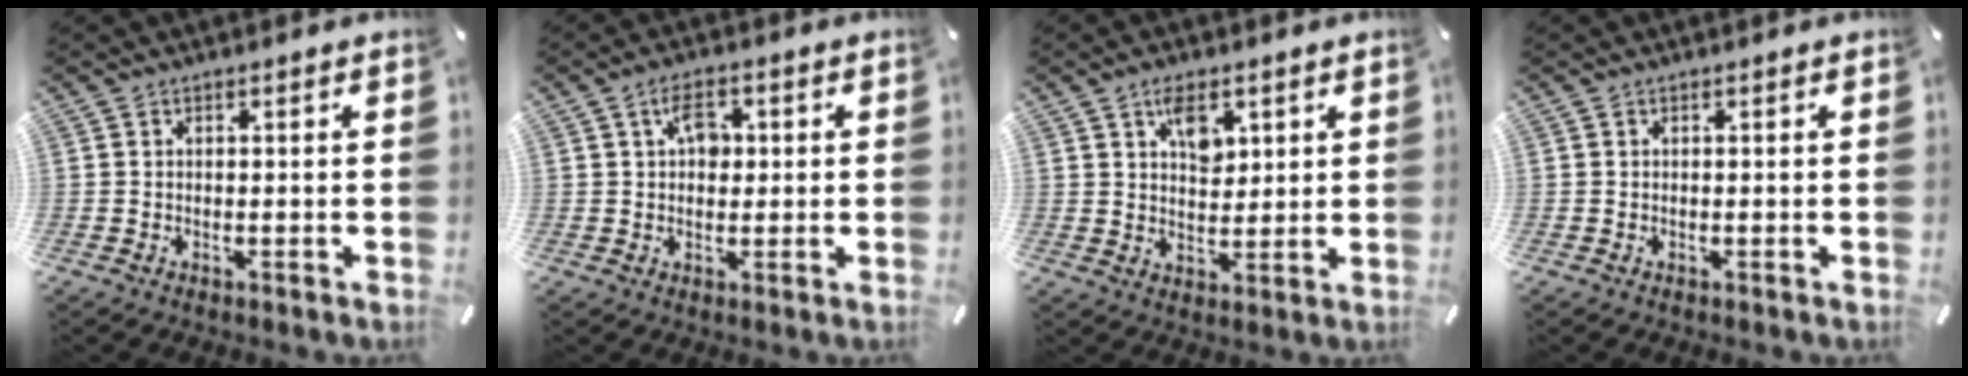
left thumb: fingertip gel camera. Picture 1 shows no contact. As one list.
[{"total": 5.2, "force": [1.3, 3.4, 3.8], "torque": [-0.054, 0.001, 0.015]}, {"total": 6.4, "force": [3.0, 4.1, 3.8], "torque": [-0.046, -0.010, 0.048]}, {"total": 0.0}]